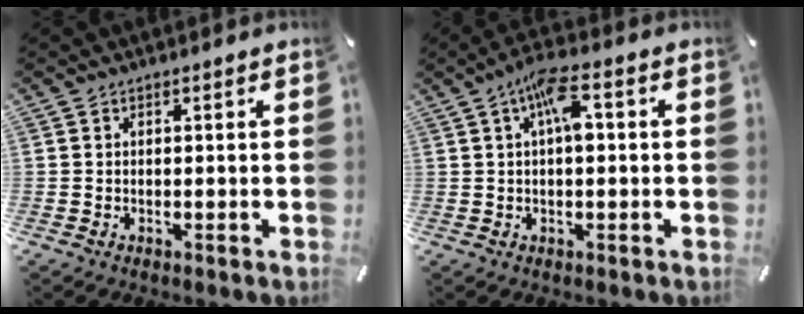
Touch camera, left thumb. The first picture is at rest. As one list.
[{"total": 7.7, "force": [1.4, 3.1, 6.9], "torque": [-0.117, 0.010, 0.021]}]